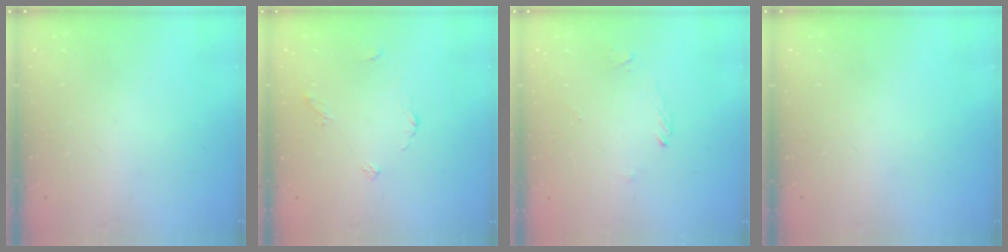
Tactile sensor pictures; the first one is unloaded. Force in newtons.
{"total": 4.0, "press": 4.0, "slide": 0.5}
{"total": 2.0, "press": 2.0, "slide": 0.2}
{"total": 0.0}